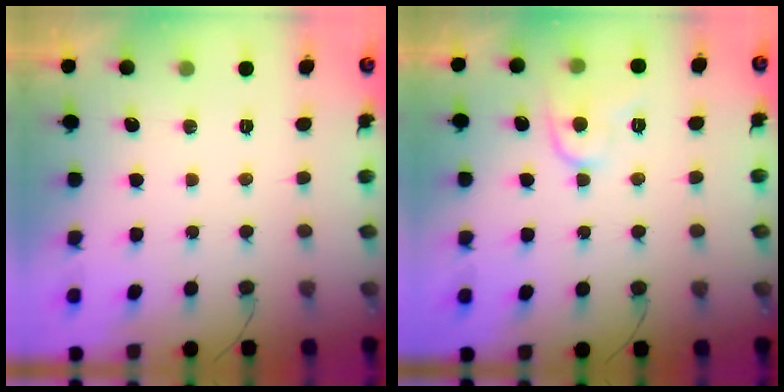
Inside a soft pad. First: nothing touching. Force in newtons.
{"total": 8.4, "press": 8.3, "slide": 0.8}